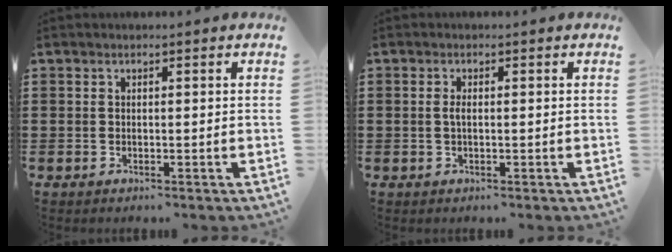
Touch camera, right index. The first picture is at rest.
{"total": 1.4, "force": [-0.1, 0.5, 1.3], "torque": [-0.032, -0.001, -0.005]}